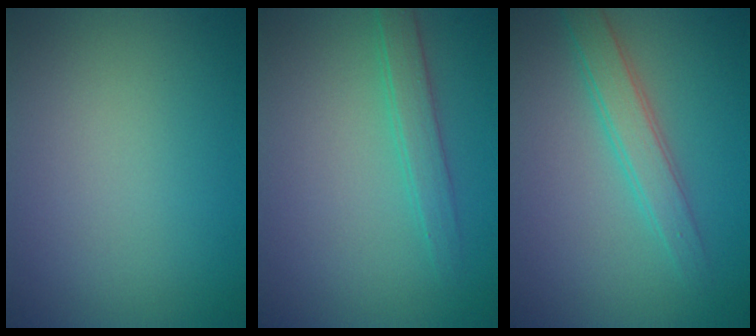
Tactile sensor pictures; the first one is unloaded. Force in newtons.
{"total": 2.1, "press": 2.1, "slide": 0.1}
{"total": 2.9, "press": 2.9, "slide": 0.1}